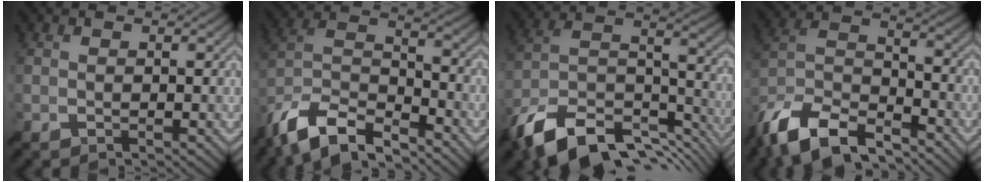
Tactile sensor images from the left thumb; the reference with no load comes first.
{"total": 13.0, "force": [-10.1, 4.2, 7.0], "torque": [-0.159, 0.002, -0.196]}
{"total": 15.3, "force": [-10.7, 6.4, 8.9], "torque": [-0.202, -0.011, -0.183]}
{"total": 14.1, "force": [-10.7, 5.2, 7.5], "torque": [-0.174, 0.002, -0.206]}